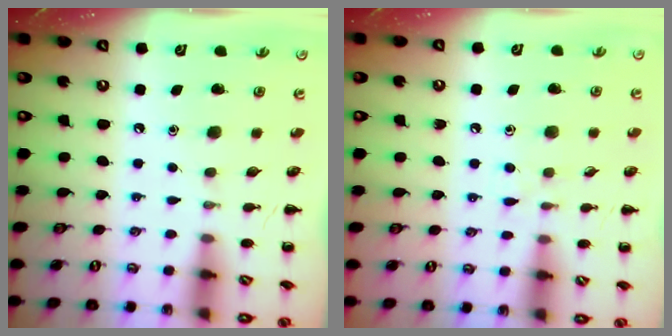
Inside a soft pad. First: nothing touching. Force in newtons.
{"total": 4.8, "press": 4.5, "slide": 1.9}